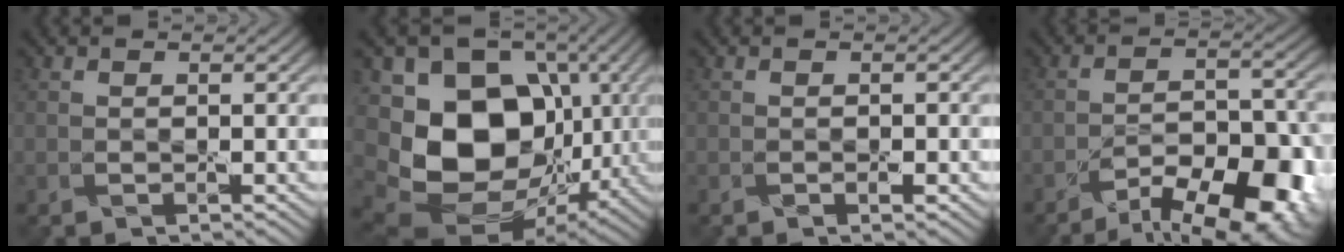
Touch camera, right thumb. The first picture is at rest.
{"total": 15.7, "force": [-0.4, 12.1, 10.0], "torque": [-0.186, -0.025, -0.003]}
{"total": 1.1, "force": [-0.5, 0.5, 0.9], "torque": [-0.015, -0.001, -0.007]}
{"total": 13.2, "force": [-9.0, 5.0, 8.3], "torque": [-0.127, -0.010, -0.131]}